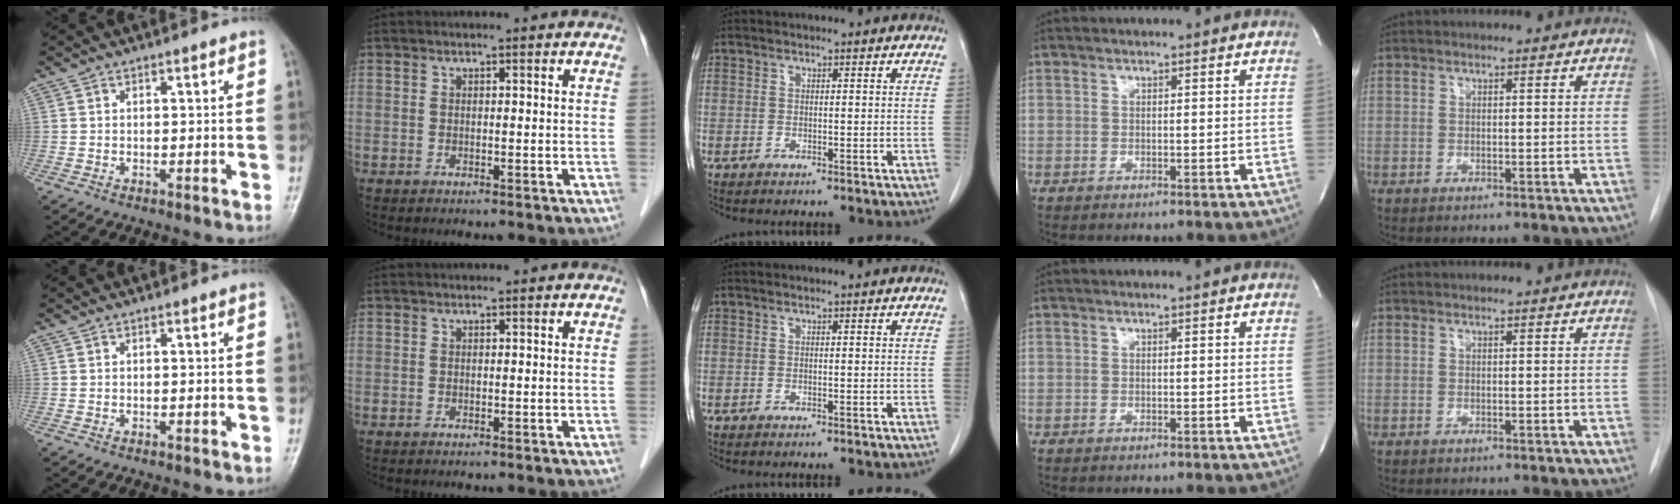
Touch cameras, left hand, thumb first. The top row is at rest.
{}